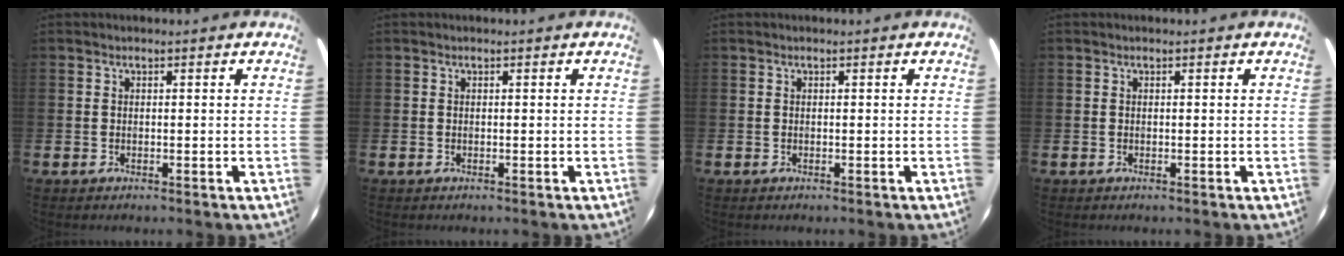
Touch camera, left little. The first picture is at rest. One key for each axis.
{"total": 0.0}
{"total": 0.0}
{"total": 0.0}